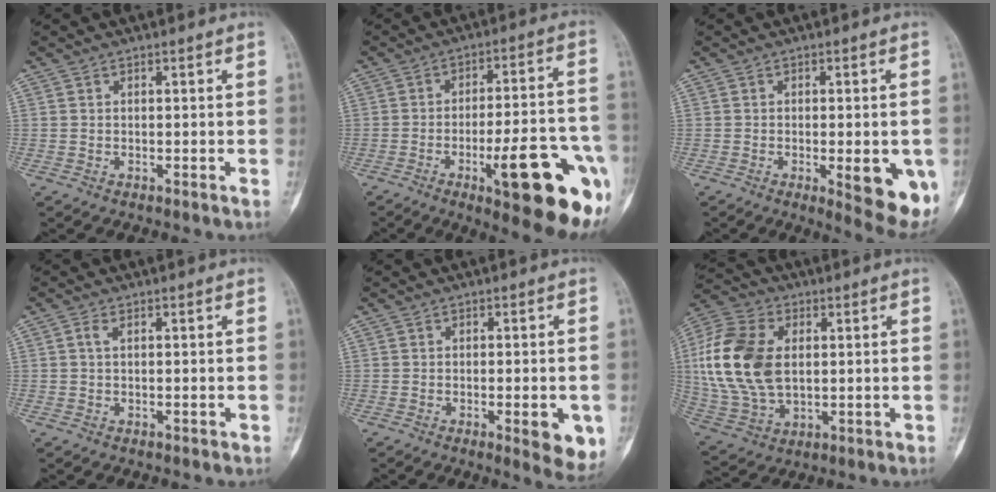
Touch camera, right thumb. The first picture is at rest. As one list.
[{"total": 21.4, "force": [-8.7, 5.2, 18.9], "torque": [-0.193, 0.032, -0.111]}, {"total": 10.7, "force": [-2.8, 3.6, 9.7], "torque": [-0.102, -0.014, -0.028]}, {"total": 1.4, "force": [0.2, 0.9, 1.1], "torque": [-0.021, 0.000, -0.002]}, {"total": 7.8, "force": [-2.4, 2.6, 6.9], "torque": [-0.065, -0.007, -0.026]}, {"total": 19.3, "force": [2.0, 12.6, 14.5], "torque": [-0.294, 0.000, 0.044]}]